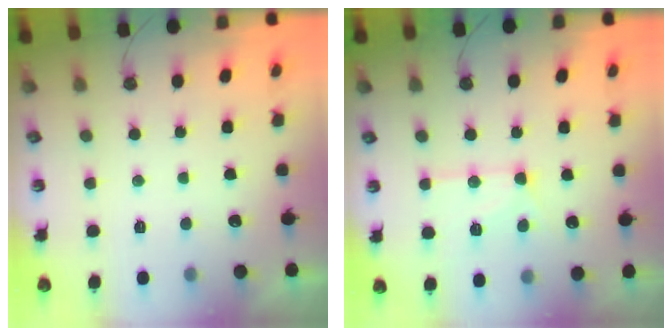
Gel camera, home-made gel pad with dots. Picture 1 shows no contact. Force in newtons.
{"total": 14.3, "press": 14.2, "slide": 1.1}